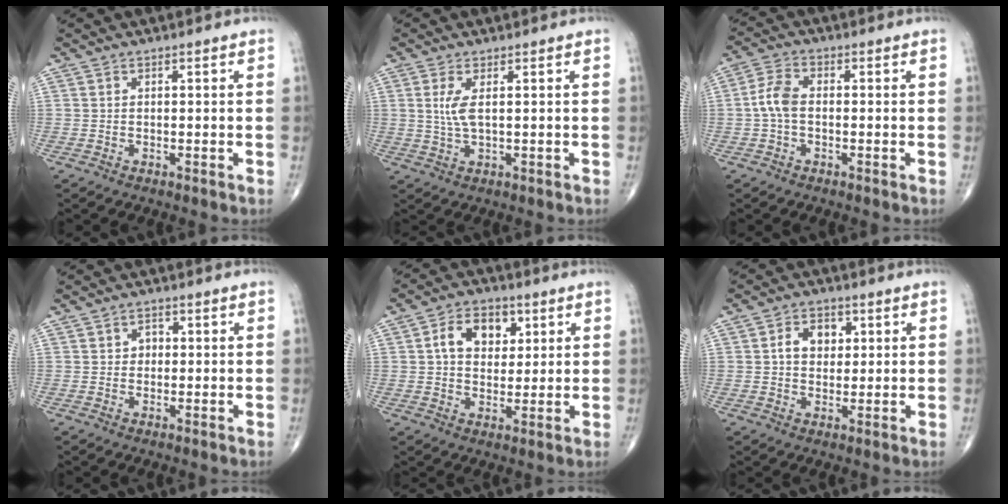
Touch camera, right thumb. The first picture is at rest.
{"total": 3.8, "force": [0.9, 1.1, 3.6], "torque": [-0.089, -0.004, 0.024]}
{"total": 5.1, "force": [-0.5, 3.0, 4.1], "torque": [-0.090, 0.016, -0.018]}
{"total": 2.1, "force": [0.2, 1.8, 1.1], "torque": [-0.004, 0.005, 0.000]}
{"total": 8.9, "force": [2.6, 6.2, 5.8], "torque": [-0.064, 0.000, 0.039]}
{"total": 5.7, "force": [1.2, 4.2, 3.6], "torque": [-0.035, 0.005, 0.016]}